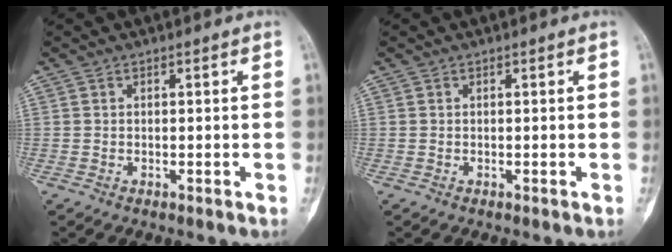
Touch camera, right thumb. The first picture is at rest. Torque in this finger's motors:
{"motor_torque": [0.01, 0.01, -0.02, -0.02, 0.00]}